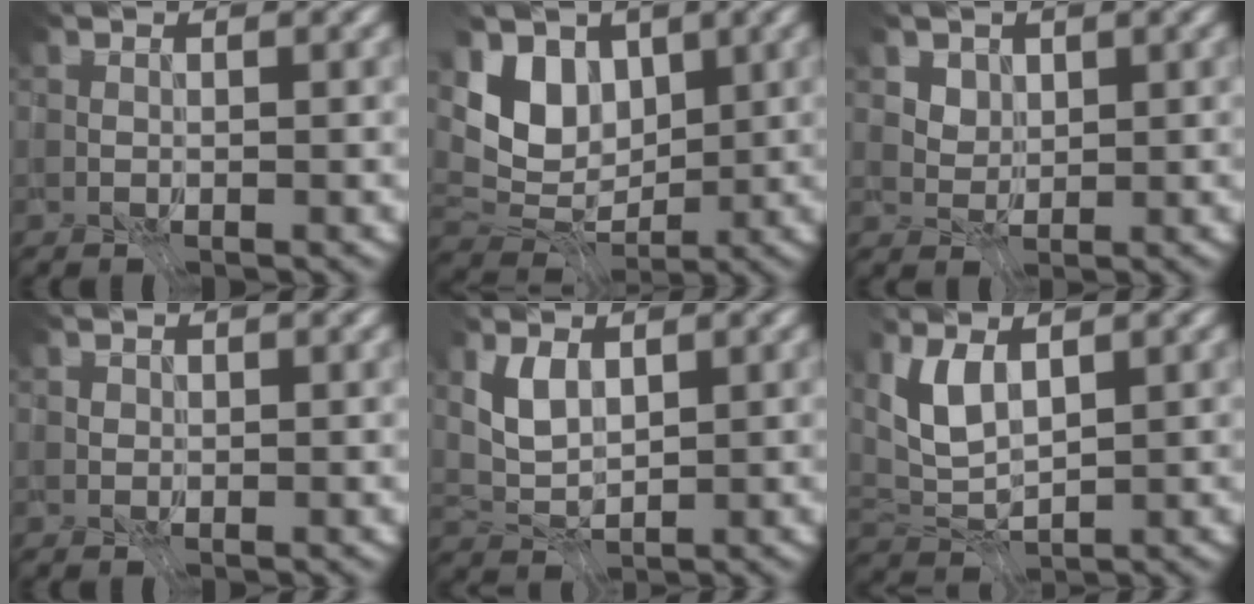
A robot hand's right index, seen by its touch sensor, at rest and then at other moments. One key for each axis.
{"total": 4.0, "fx": 0.7, "fy": 2.3, "fz": 3.2, "tx": -0.058, "ty": -0.006, "tz": 0.014}
{"total": 2.1, "fx": 1.5, "fy": 1.3, "fz": 0.7, "tx": -0.022, "ty": -0.010, "tz": 0.034}
{"total": 2.2, "fx": 0.9, "fy": 1.7, "fz": 1.0, "tx": -0.018, "ty": 0.012, "tz": 0.006}
{"total": 0.7, "fx": 0.1, "fy": -0.6, "fz": 0.1, "tx": -0.007, "ty": -0.008, "tz": 0.014}
{"total": 1.2, "fx": 0.4, "fy": -0.8, "fz": 0.8, "tx": -0.019, "ty": -0.009, "tz": 0.020}